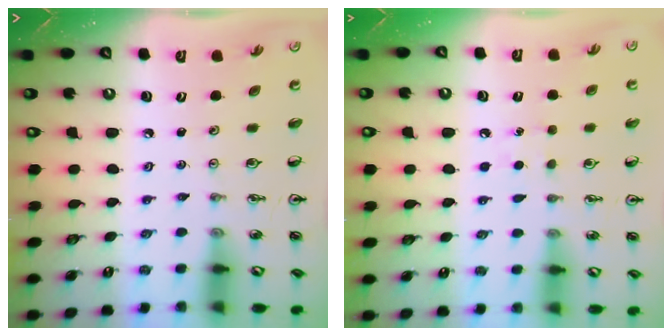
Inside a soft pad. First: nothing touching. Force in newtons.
{"total": 5.8, "press": 5.8, "slide": 0.7}